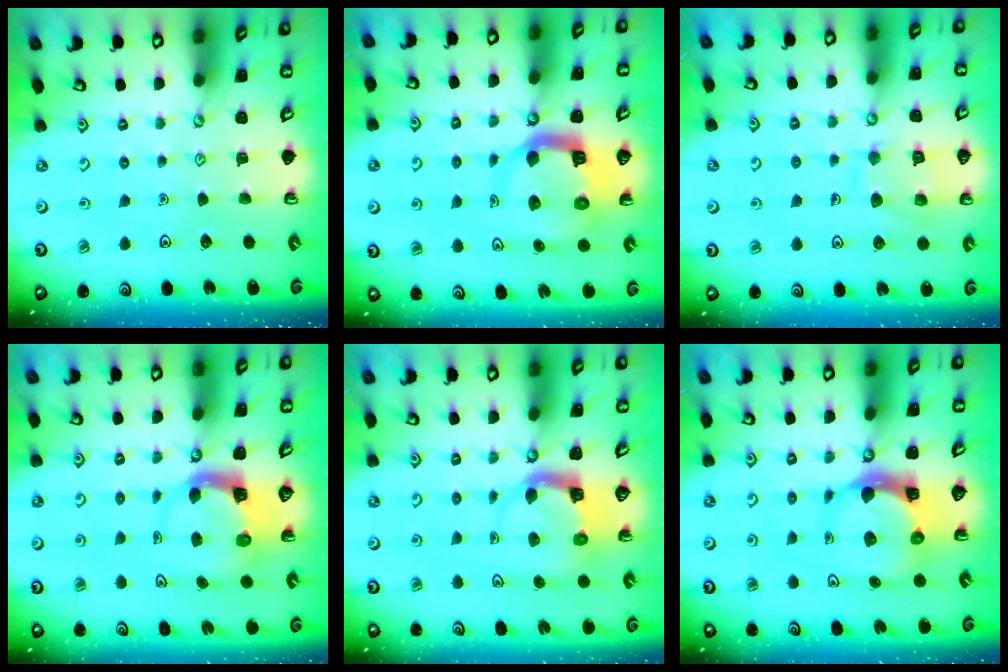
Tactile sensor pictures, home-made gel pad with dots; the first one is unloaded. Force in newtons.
{"total": 9.7, "press": 9.6, "slide": 1.3}
{"total": 10.7, "press": 10.6, "slide": 0.9}
{"total": 3.9, "press": 3.9, "slide": 0.6}
{"total": 3.6, "press": 3.6, "slide": 0.6}
{"total": 7.4, "press": 7.3, "slide": 1.1}